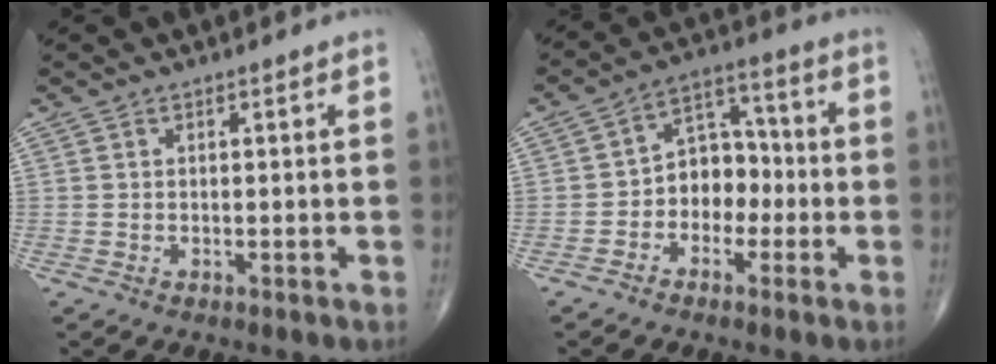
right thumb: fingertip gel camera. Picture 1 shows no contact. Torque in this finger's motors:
{"motor_torque": [-0.29, 0.16, 0.34, 0.25, 0.04]}